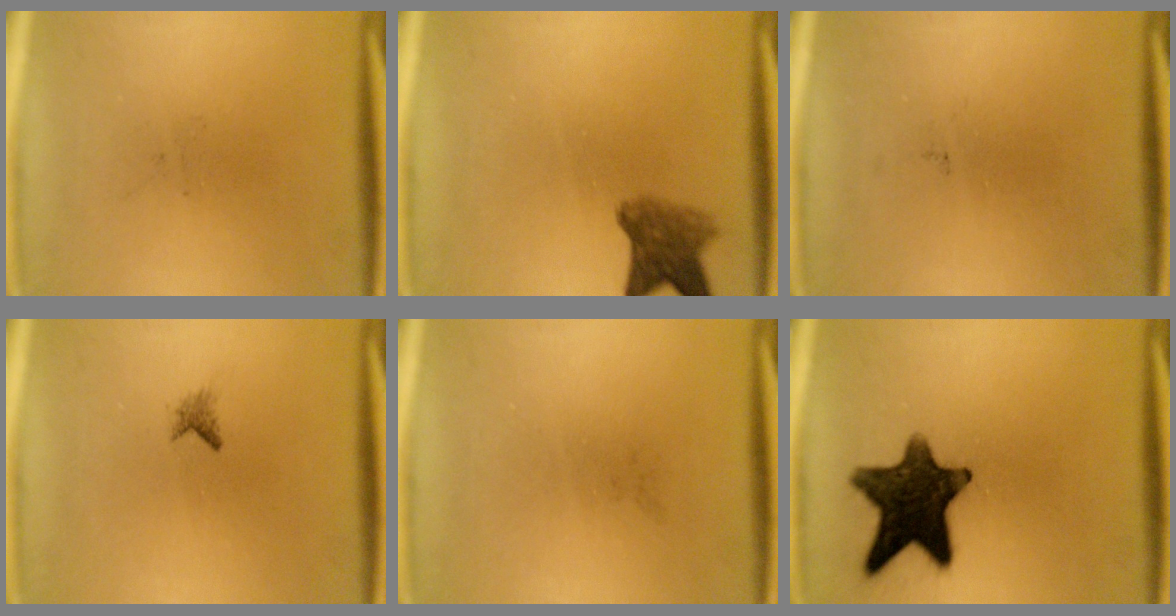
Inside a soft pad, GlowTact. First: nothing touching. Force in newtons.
{"total": 5.0}
{"total": 0.0}
{"total": 0.9}
{"total": 0.0}
{"total": 13.8}